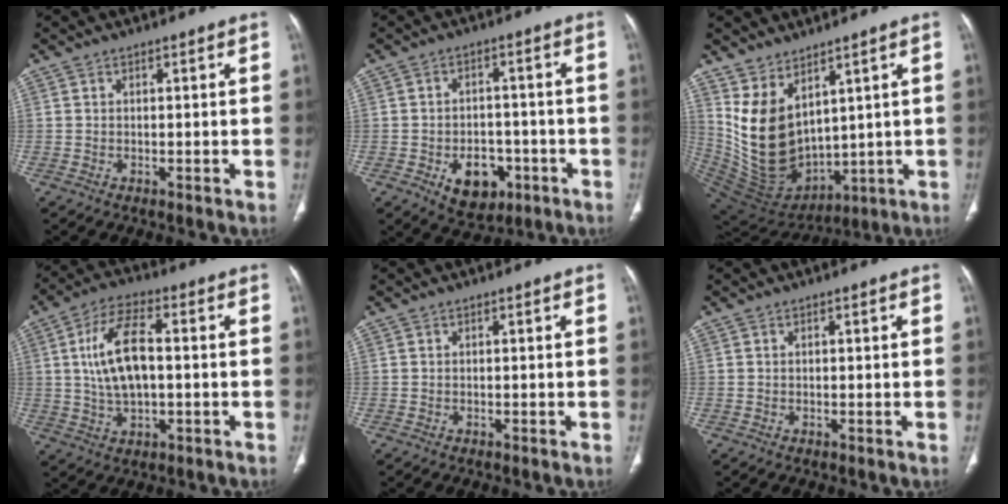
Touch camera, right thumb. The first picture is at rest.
{"total": 8.8, "force": [-3.5, 6.2, 5.2], "torque": [-0.045, 0.022, -0.041]}
{"total": 14.7, "force": [5.3, 9.2, 10.1], "torque": [-0.148, -0.047, 0.139]}
{"total": 11.9, "force": [1.0, 5.7, 10.4], "torque": [-0.198, 0.014, 0.017]}
{"total": 0.0}
{"total": 0.0}